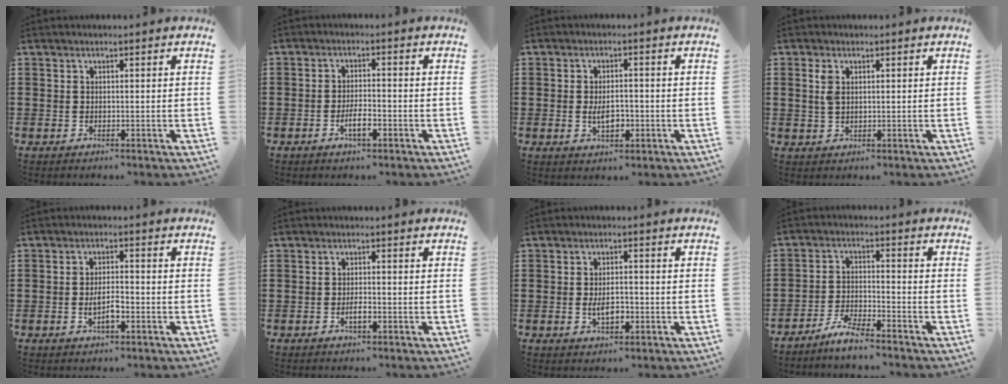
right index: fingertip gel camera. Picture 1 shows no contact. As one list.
[{"total": 3.6, "force": [-1.7, 1.2, 3.0], "torque": [-0.049, 0.005, -0.029]}, {"total": 4.2, "force": [-0.8, 2.0, 3.5], "torque": [-0.056, 0.002, -0.016]}, {"total": 2.3, "force": [0.7, 1.2, 1.8], "torque": [-0.041, 0.004, 0.012]}, {"total": 4.2, "force": [-1.4, 1.5, 3.7], "torque": [-0.078, 0.001, -0.028]}, {"total": 2.1, "force": [-0.9, 0.6, 1.8], "torque": [-0.032, 0.002, -0.015]}, {"total": 4.3, "force": [-1.2, 2.0, 3.6], "torque": [-0.070, 0.004, -0.022]}, {"total": 4.6, "force": [-4.4, 0.2, 1.6], "torque": [-0.043, 0.001, -0.088]}]